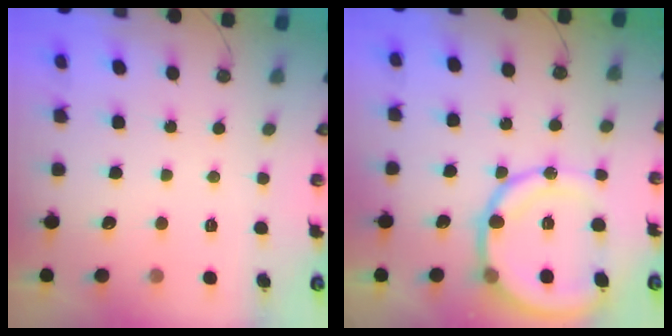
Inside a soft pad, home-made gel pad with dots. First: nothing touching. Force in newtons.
{"total": 16.6, "press": 16.3, "slide": 3.0}